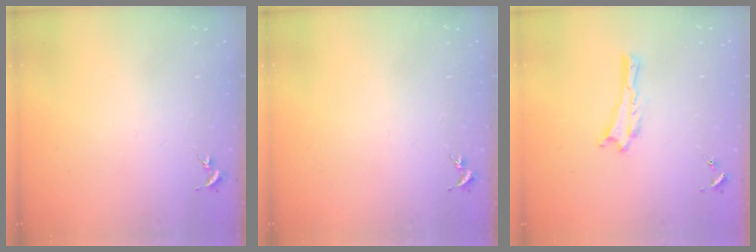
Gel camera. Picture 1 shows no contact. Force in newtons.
{"total": 0.0}
{"total": 0.0}